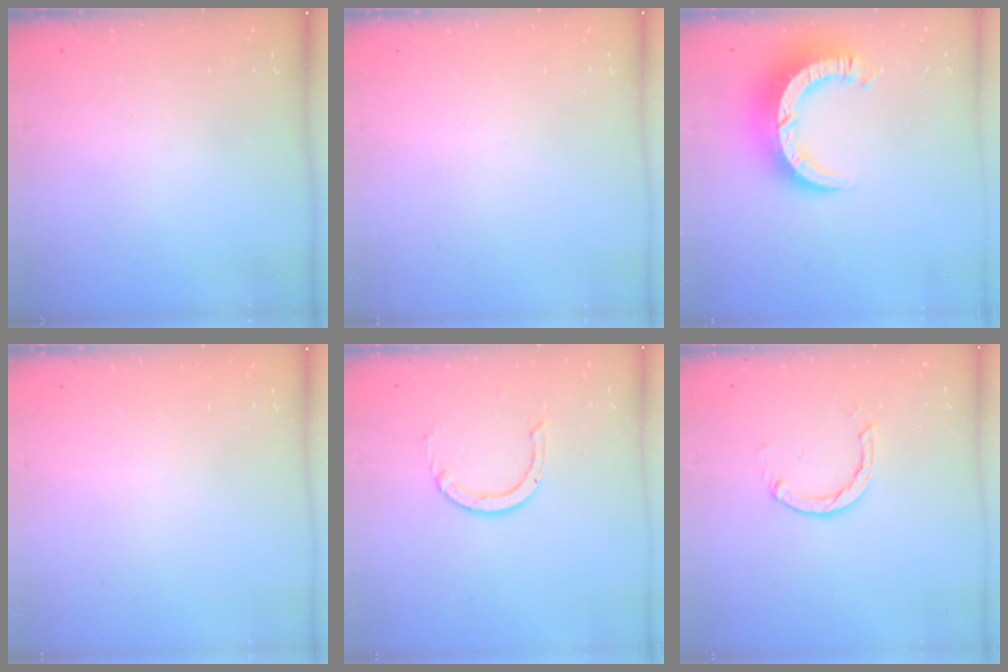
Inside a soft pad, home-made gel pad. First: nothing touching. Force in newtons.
{"total": 0.0}
{"total": 12.6, "press": 12.6, "slide": 1.4}
{"total": 0.0}
{"total": 3.0, "press": 3.0, "slide": 0.3}
{"total": 3.4, "press": 3.4, "slide": 0.4}